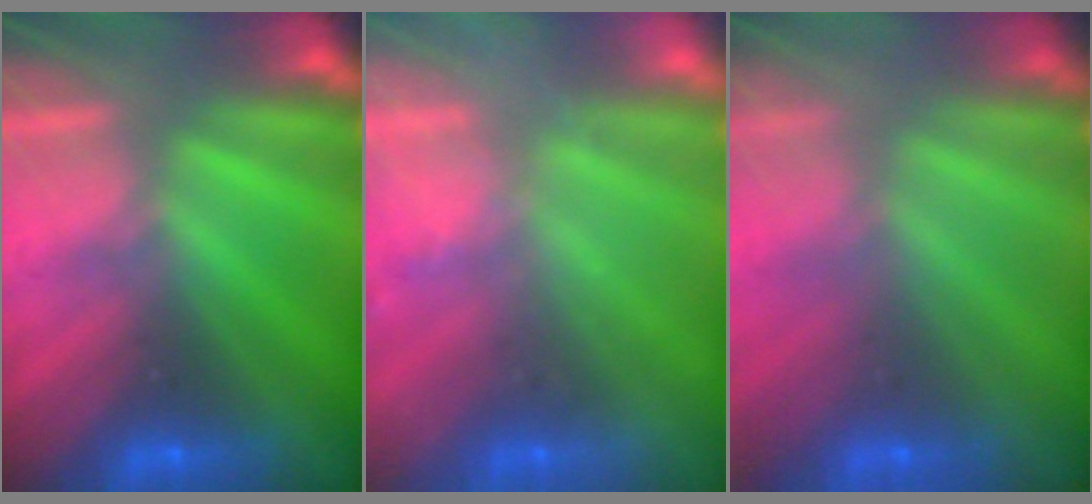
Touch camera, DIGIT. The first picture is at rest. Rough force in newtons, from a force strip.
{"total": 2.4}
{"total": 1.4}